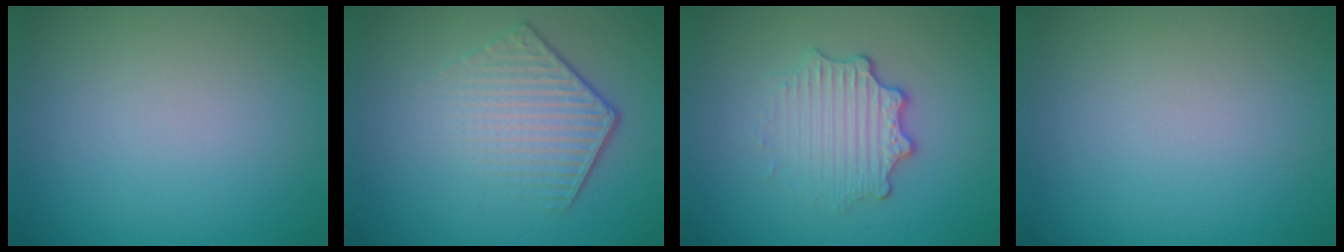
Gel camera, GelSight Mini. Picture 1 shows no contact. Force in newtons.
{"total": 4.3, "press": 3.0, "slide": 3.1}
{"total": 3.4, "press": 2.6, "slide": 2.2}
{"total": 0.0}